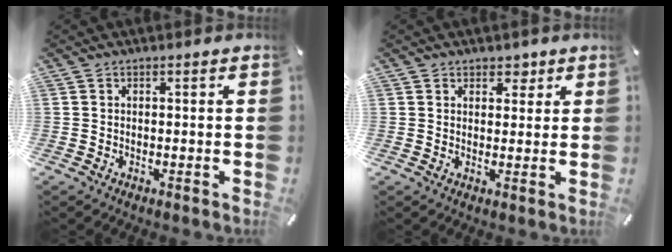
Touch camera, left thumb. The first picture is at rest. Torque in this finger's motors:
{"motor_torque": [0.08, -0.16, 0.03, 0.09, -0.01]}